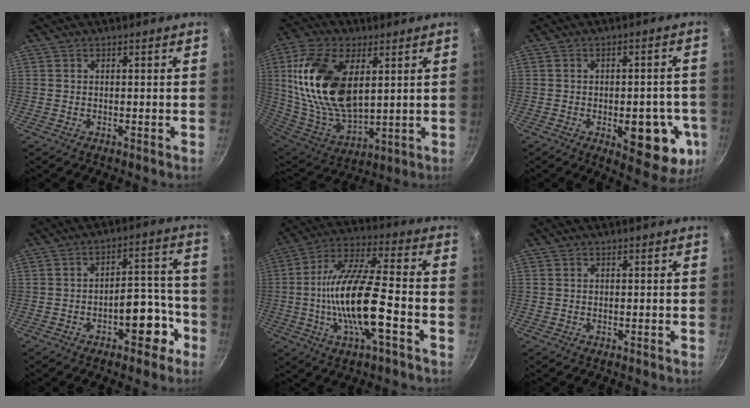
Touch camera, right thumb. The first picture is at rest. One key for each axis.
{"total": 22.4, "fx": 5.7, "fy": 12.5, "fz": 17.6, "tx": -0.330, "ty": -0.023, "tz": 0.116}
{"total": 14.4, "fx": -4.0, "fy": 6.5, "fz": 12.1, "tx": -0.106, "ty": 0.003, "tz": -0.044}
{"total": 9.6, "fx": -4.6, "fy": 5.0, "fz": 6.7, "tx": -0.049, "ty": 0.063, "tz": -0.051}
{"total": 17.2, "fx": -4.2, "fy": 5.0, "fz": 16.0, "tx": -0.300, "ty": 0.032, "tz": -0.086}
{"total": 0.0}